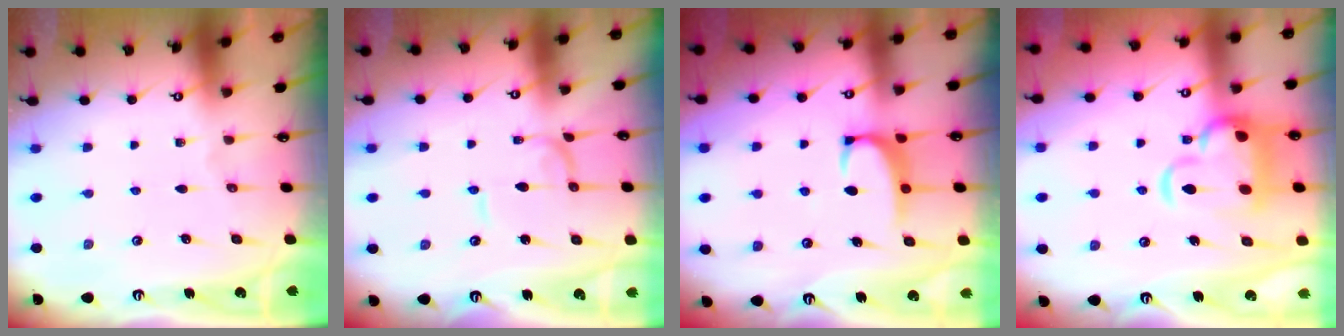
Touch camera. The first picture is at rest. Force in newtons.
{"total": 0.9, "press": 0.9, "slide": 0.1}
{"total": 2.3, "press": 2.2, "slide": 0.6}
{"total": 9.1, "press": 8.9, "slide": 1.9}